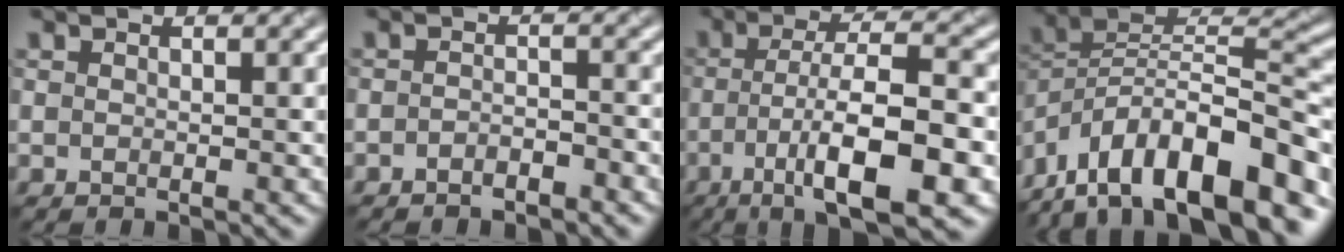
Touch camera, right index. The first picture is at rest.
{"total": 1.4, "force": [-1.3, 0.3, 0.5], "torque": [-0.009, 0.003, -0.025]}
{"total": 9.9, "force": [-3.8, 2.2, 8.9], "torque": [-0.144, 0.005, -0.064]}
{"total": 14.1, "force": [-9.0, 5.3, 9.6], "torque": [-0.172, 0.032, -0.161]}